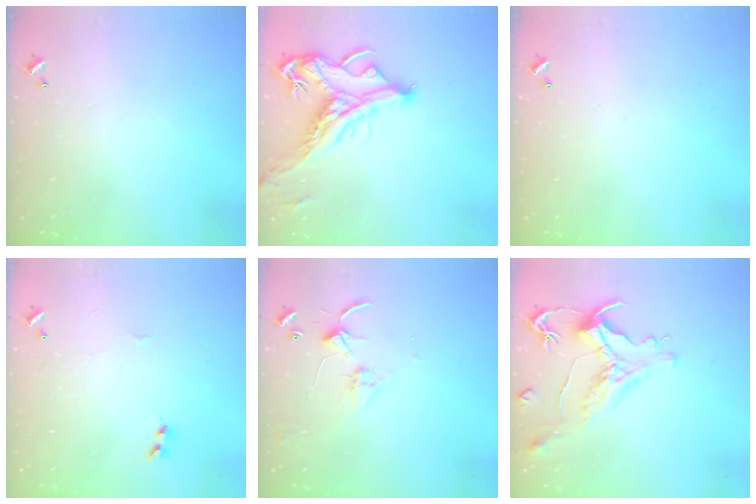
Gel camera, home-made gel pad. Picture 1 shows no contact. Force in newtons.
{"total": 3.5, "press": 3.3, "slide": 1.3}
{"total": 0.0}
{"total": 2.1, "press": 2.1, "slide": 0.5}
{"total": 2.8, "press": 2.8, "slide": 0.4}
{"total": 1.5, "press": 0.7, "slide": 1.3}